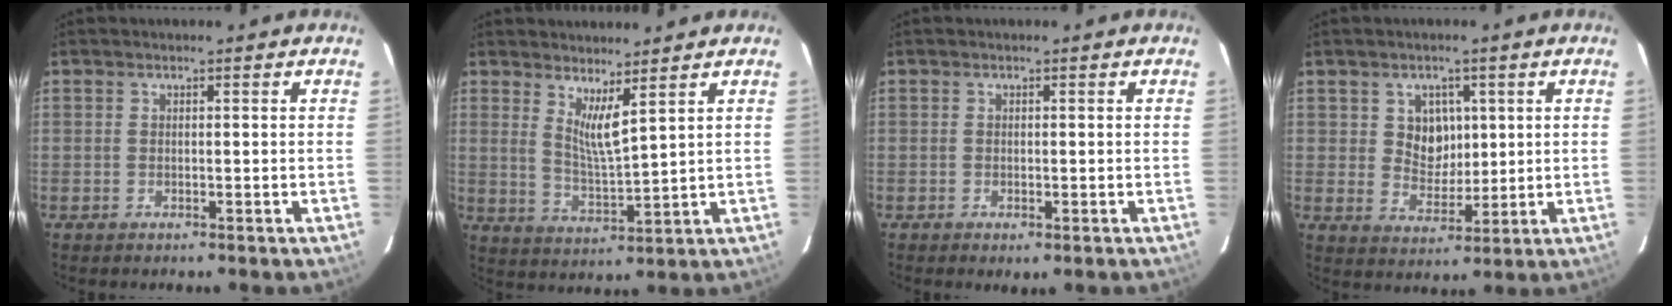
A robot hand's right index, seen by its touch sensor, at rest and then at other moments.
{"total": 5.7, "force": [3.9, 0.3, 4.2], "torque": [-0.077, -0.019, 0.071]}
{"total": 1.3, "force": [-0.5, 0.4, 1.1], "torque": [-0.022, -0.004, -0.007]}
{"total": 5.9, "force": [1.7, 5.2, 2.4], "torque": [-0.037, 0.008, 0.038]}